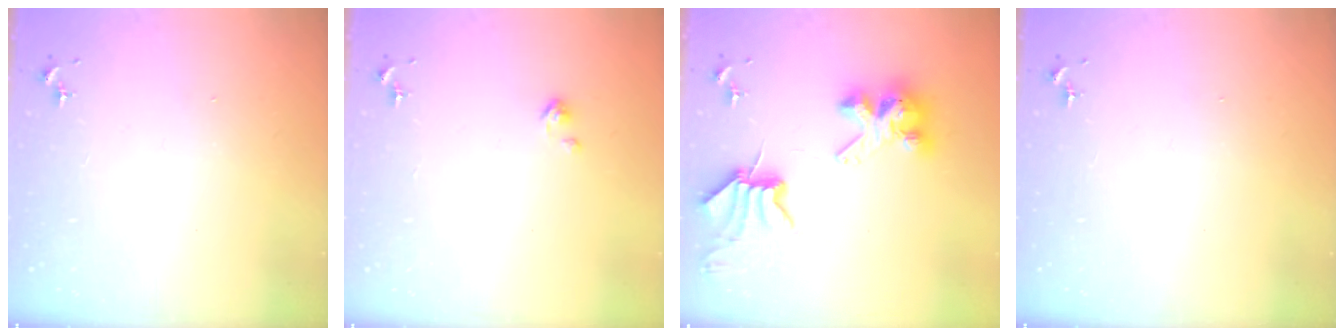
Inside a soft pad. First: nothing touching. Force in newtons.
{"total": 3.0, "press": 3.0, "slide": 0.3}
{"total": 9.5, "press": 9.4, "slide": 1.0}
{"total": 0.0}